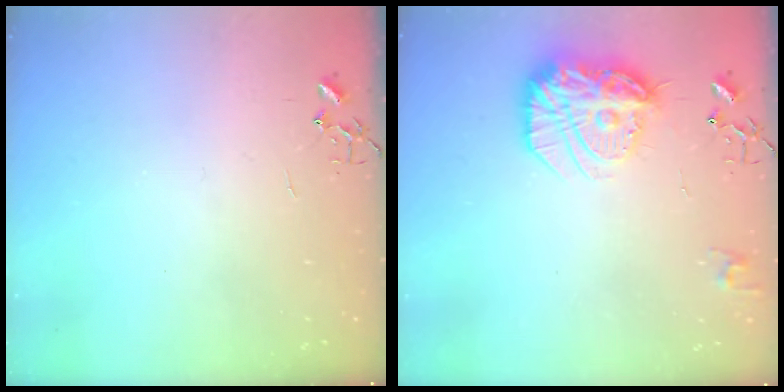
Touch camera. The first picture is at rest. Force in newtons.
{"total": 18.8, "press": 18.7, "slide": 1.6}